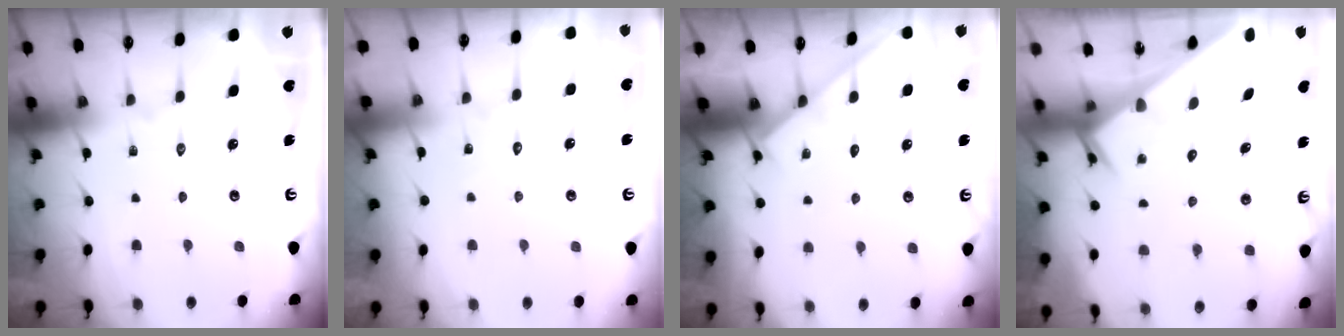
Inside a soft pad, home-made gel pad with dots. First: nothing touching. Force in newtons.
{"total": 3.7, "press": 3.7, "slide": 0.2}
{"total": 2.9, "press": 2.9, "slide": 0.4}
{"total": 3.2, "press": 3.2, "slide": 0.2}